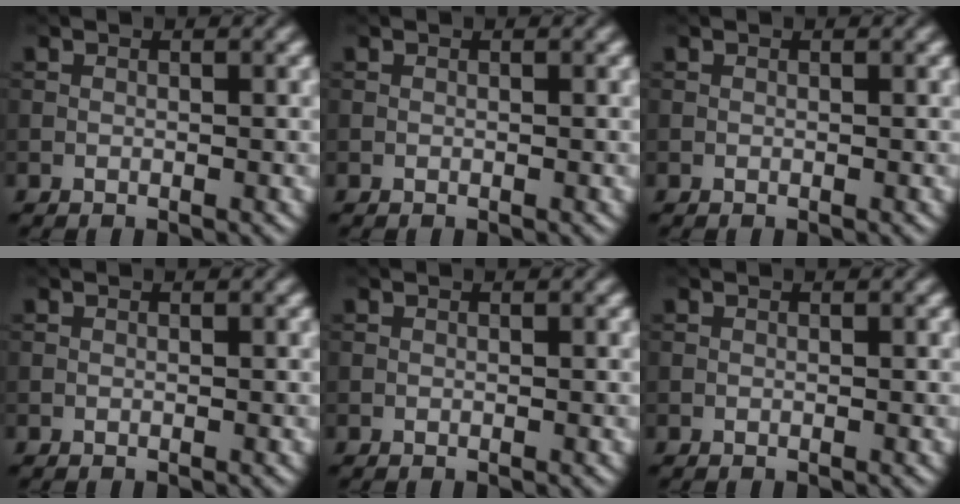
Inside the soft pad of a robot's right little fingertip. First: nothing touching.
{"total": 0.0}
{"total": 0.0}
{"total": 0.0}
{"total": 0.0}
{"total": 0.0}